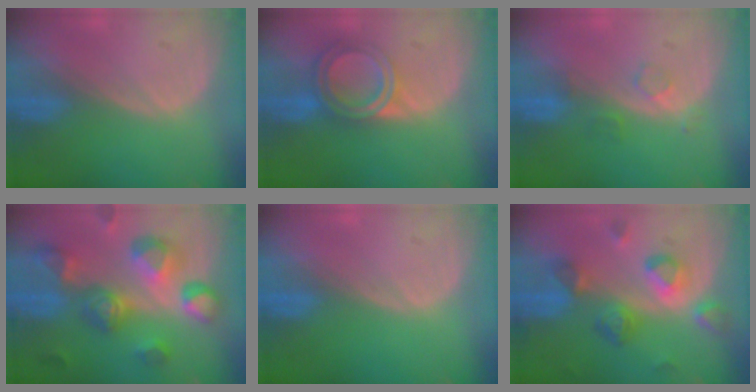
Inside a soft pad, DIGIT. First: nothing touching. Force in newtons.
{"total": 6.4, "press": 5.4, "slide": 3.5}
{"total": 2.1, "press": 2.1, "slide": 0.2}
{"total": 11.2, "press": 10.1, "slide": 5.0}
{"total": 0.0}
{"total": 8.3, "press": 7.8, "slide": 2.8}